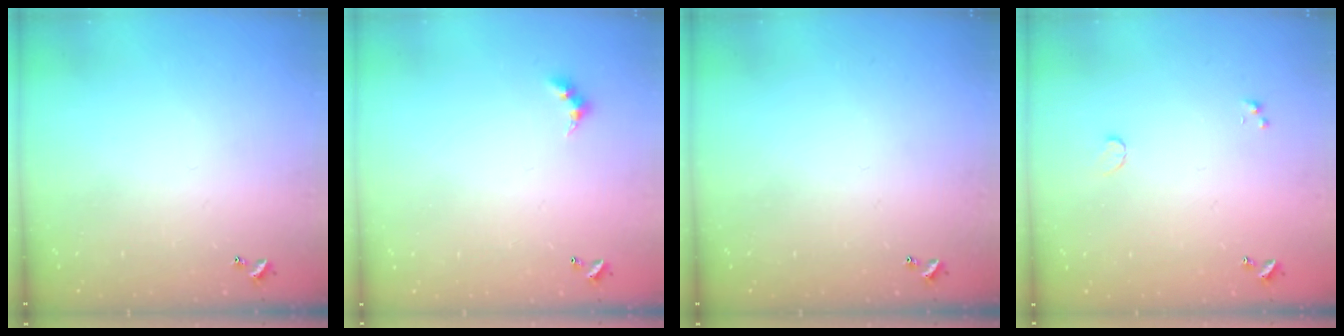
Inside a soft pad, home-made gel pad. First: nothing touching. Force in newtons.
{"total": 3.0, "press": 2.9, "slide": 0.5}
{"total": 0.0}
{"total": 0.5, "press": 0.4, "slide": 0.3}